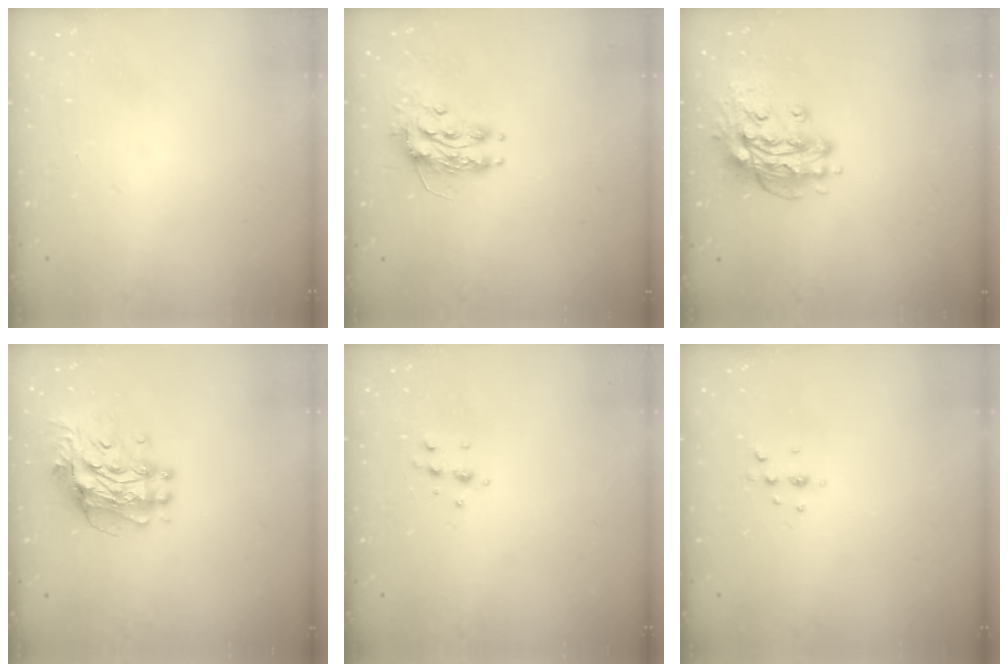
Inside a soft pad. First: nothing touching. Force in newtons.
{"total": 8.5, "press": 8.5, "slide": 0.6}
{"total": 13.5, "press": 13.4, "slide": 1.3}
{"total": 12.2, "press": 12.2, "slide": 1.0}
{"total": 4.9, "press": 4.8, "slide": 1.1}
{"total": 3.7, "press": 3.6, "slide": 0.7}